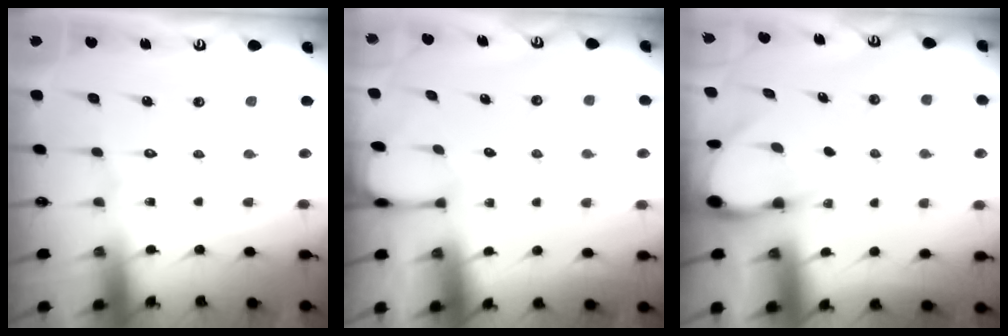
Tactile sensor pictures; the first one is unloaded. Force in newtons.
{"total": 1.3, "press": 1.2, "slide": 0.2}
{"total": 3.4, "press": 3.4, "slide": 0.2}